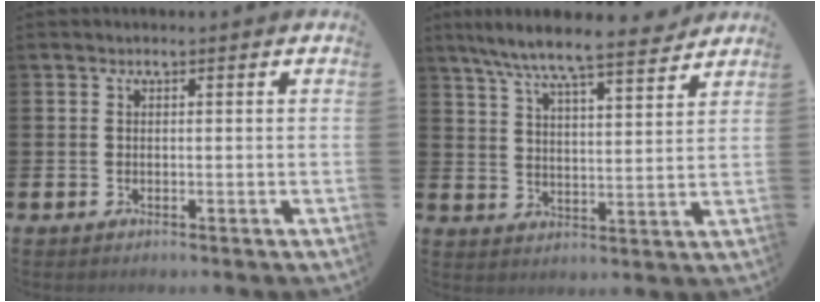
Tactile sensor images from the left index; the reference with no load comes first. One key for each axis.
{"total": 8.3, "fx": 7.7, "fy": 0.6, "fz": 3.0, "tx": -0.084, "ty": -0.050, "tz": 0.134}